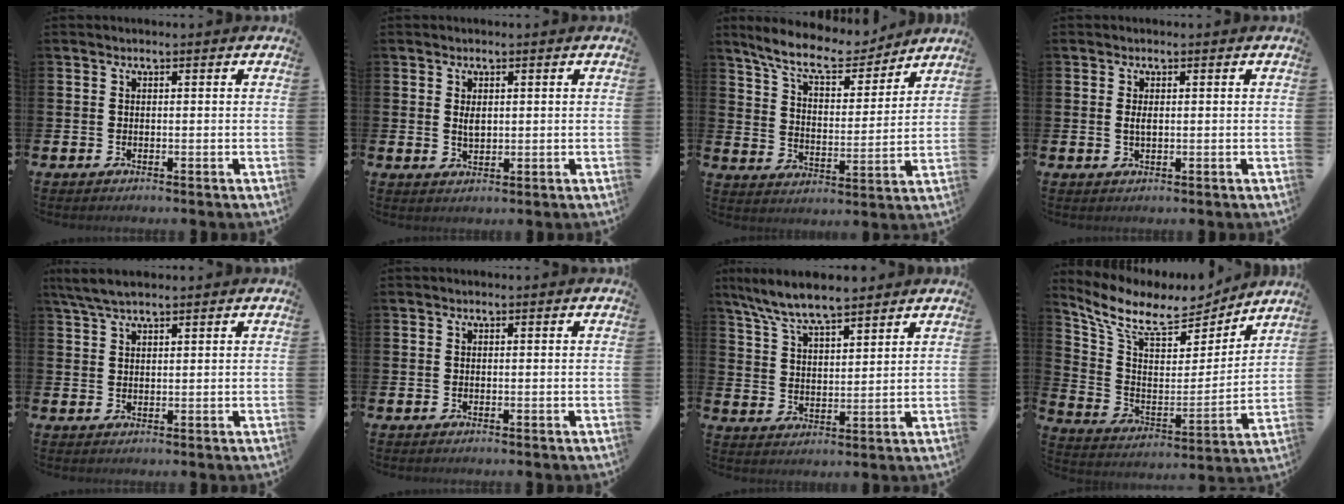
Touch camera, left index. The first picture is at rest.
{"total": 1.6, "force": [0.7, 0.8, 1.1], "torque": [-0.003, -0.004, 0.008]}
{"total": 9.9, "force": [9.0, 2.1, 3.5], "torque": [-0.089, -0.055, 0.157]}
{"total": 1.1, "force": [0.2, 0.5, 0.9], "torque": [-0.014, 0.001, 0.002]}
{"total": 3.9, "force": [3.2, 0.9, 2.1], "torque": [-0.050, 0.000, 0.060]}
{"total": 0.0}
{"total": 7.9, "force": [7.4, 1.1, 2.7], "torque": [-0.078, -0.028, 0.135]}
{"total": 9.3, "force": [8.1, 3.3, 3.3], "torque": [-0.110, -0.053, 0.138]}